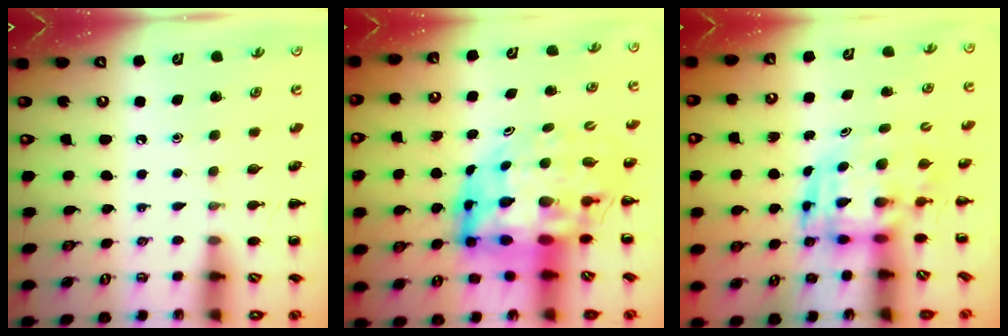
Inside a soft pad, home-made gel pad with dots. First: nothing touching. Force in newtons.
{"total": 14.3, "press": 13.7, "slide": 4.3}
{"total": 3.9, "press": 3.8, "slide": 0.8}